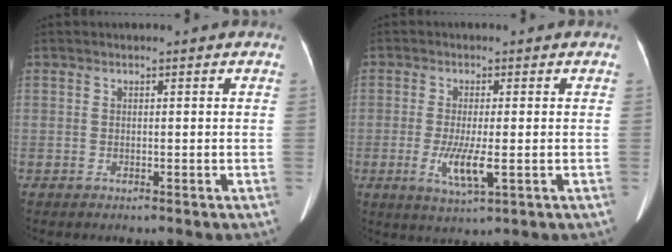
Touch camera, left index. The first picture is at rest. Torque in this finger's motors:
{"motor_torque": [0.86, 0.21, 0.52, 0.14]}